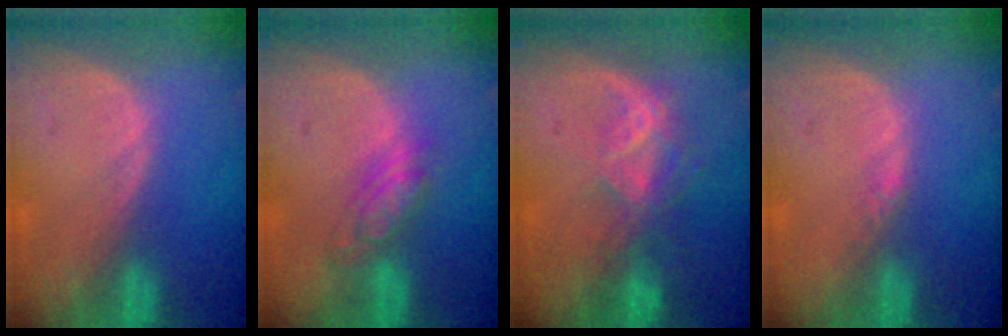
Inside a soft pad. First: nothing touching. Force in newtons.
{"total": 5.4, "press": 4.6, "slide": 2.8}
{"total": 6.8, "press": 5.8, "slide": 3.5}
{"total": 1.0, "press": 0.8, "slide": 0.6}